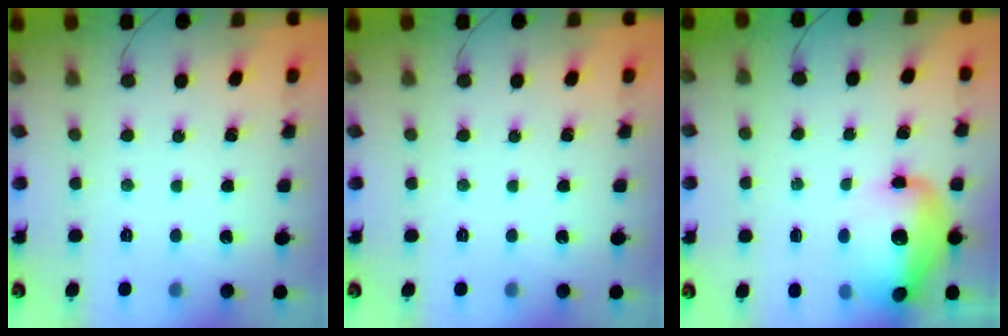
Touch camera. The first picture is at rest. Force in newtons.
{"total": 0.0}
{"total": 15.5, "press": 15.1, "slide": 3.7}